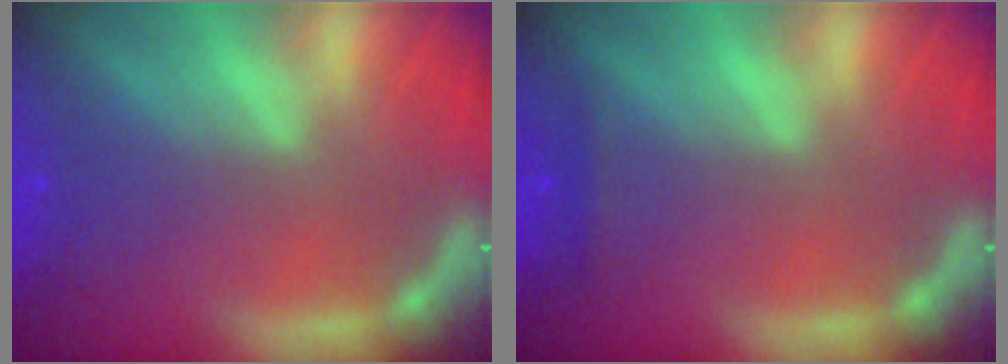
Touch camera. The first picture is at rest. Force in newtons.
{"total": 0.9}